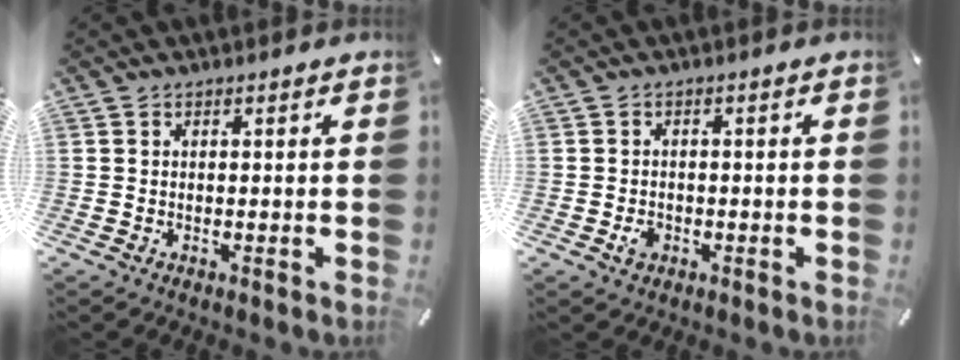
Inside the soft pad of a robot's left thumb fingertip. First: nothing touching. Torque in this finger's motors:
{"motor_torque": [-0.34, 0.52, 0.16, 0.05, 0.02]}